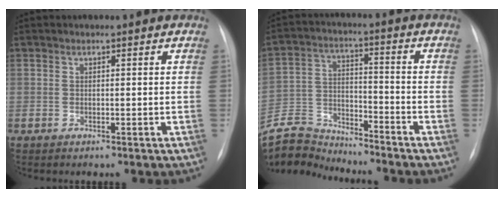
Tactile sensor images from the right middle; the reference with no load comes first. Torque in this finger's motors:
{"motor_torque": [-0.16, -0.43, -0.01, -0.02]}